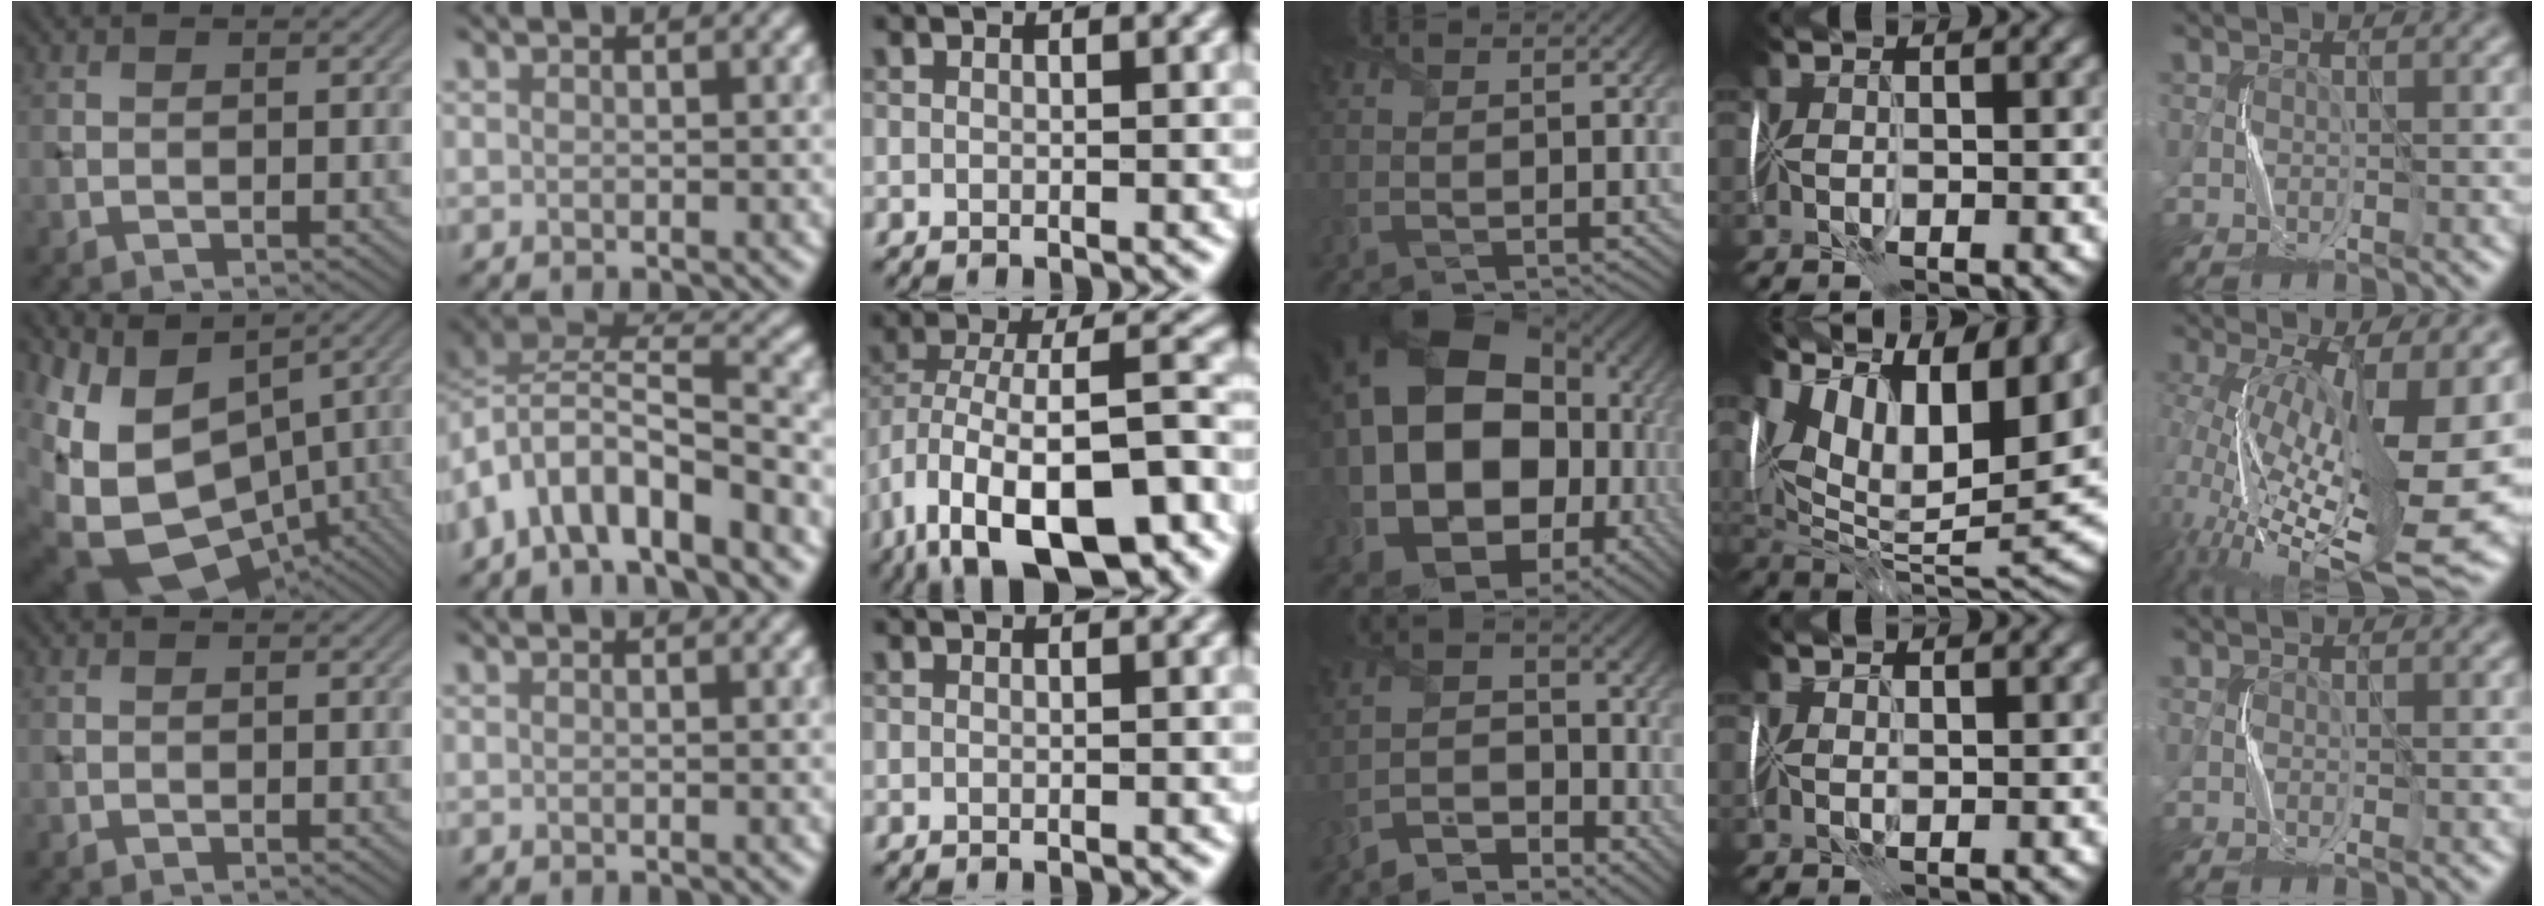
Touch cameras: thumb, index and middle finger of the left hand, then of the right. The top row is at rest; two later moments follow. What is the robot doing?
{"motion": "fold", "object": "memory foam"}